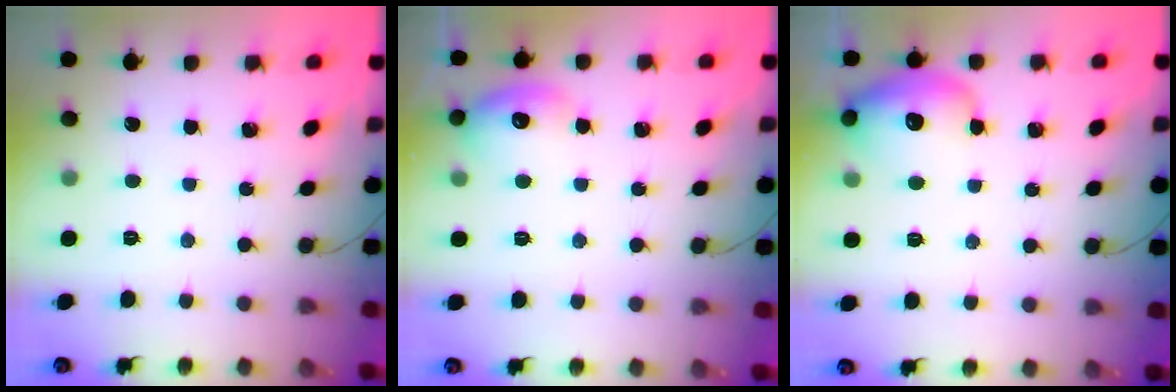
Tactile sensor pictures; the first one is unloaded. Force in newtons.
{"total": 11.7, "press": 11.6, "slide": 1.2}
{"total": 14.3, "press": 14.1, "slide": 2.1}